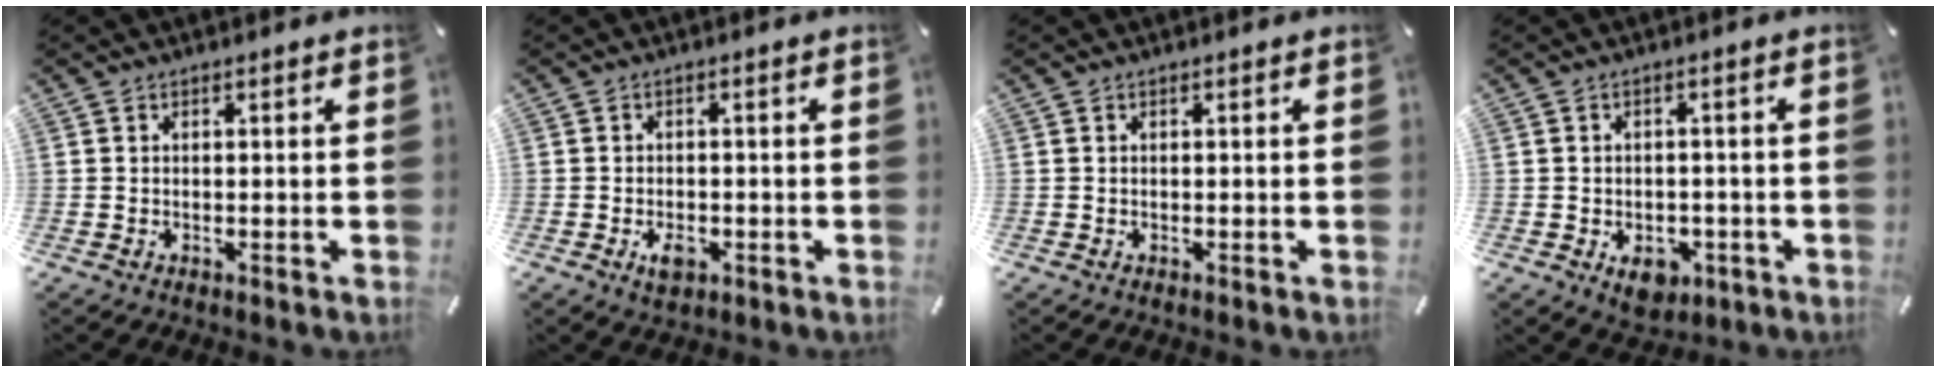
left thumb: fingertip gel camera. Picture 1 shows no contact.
{"total": 3.5, "force": [-1.4, 2.3, 2.3], "torque": [-0.051, 0.002, -0.027]}
{"total": 0.0}
{"total": 6.0, "force": [-2.3, 4.4, 3.3], "torque": [-0.039, 0.007, -0.040]}